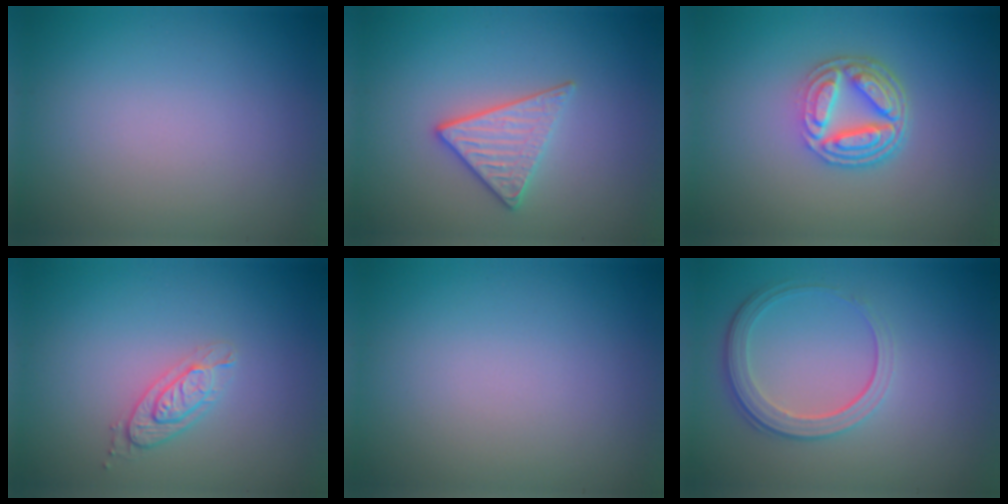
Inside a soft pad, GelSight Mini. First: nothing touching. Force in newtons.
{"total": 2.9, "press": 2.7, "slide": 1.1}
{"total": 5.2, "press": 3.8, "slide": 3.5}
{"total": 2.1, "press": 1.9, "slide": 0.8}
{"total": 0.0}
{"total": 3.8, "press": 2.8, "slide": 2.6}